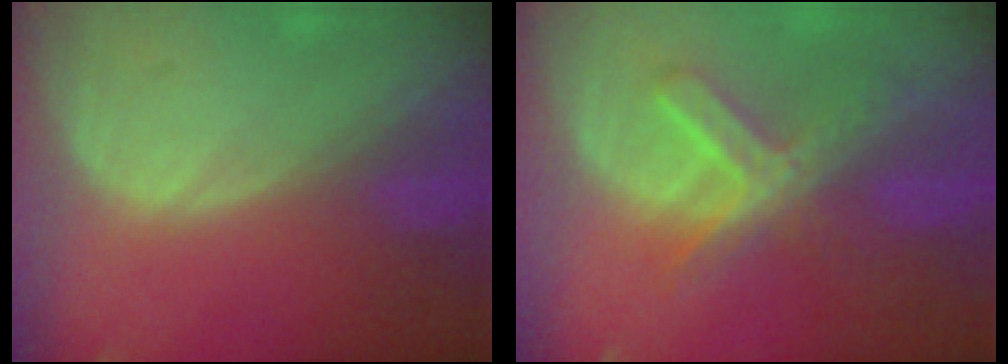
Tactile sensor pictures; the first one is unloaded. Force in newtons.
{"total": 7.3, "press": 6.3, "slide": 3.7}